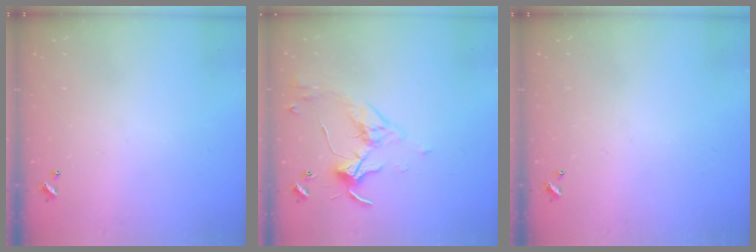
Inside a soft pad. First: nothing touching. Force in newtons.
{"total": 3.3, "press": 3.2, "slide": 0.7}
{"total": 0.0}